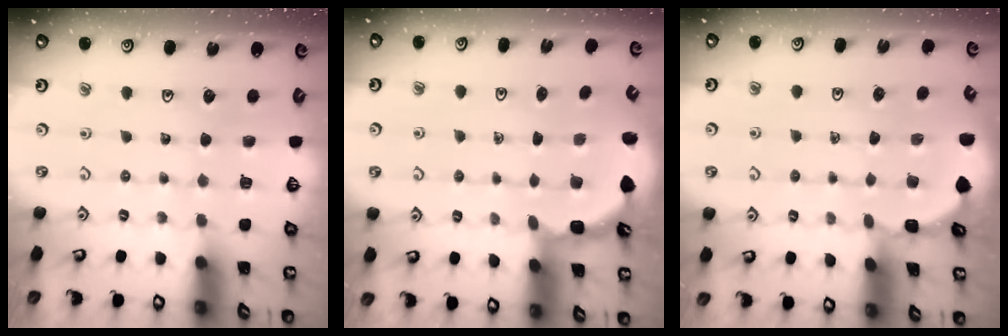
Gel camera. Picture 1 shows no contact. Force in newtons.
{"total": 2.8, "press": 2.8, "slide": 0.6}
{"total": 2.4, "press": 2.4, "slide": 0.3}